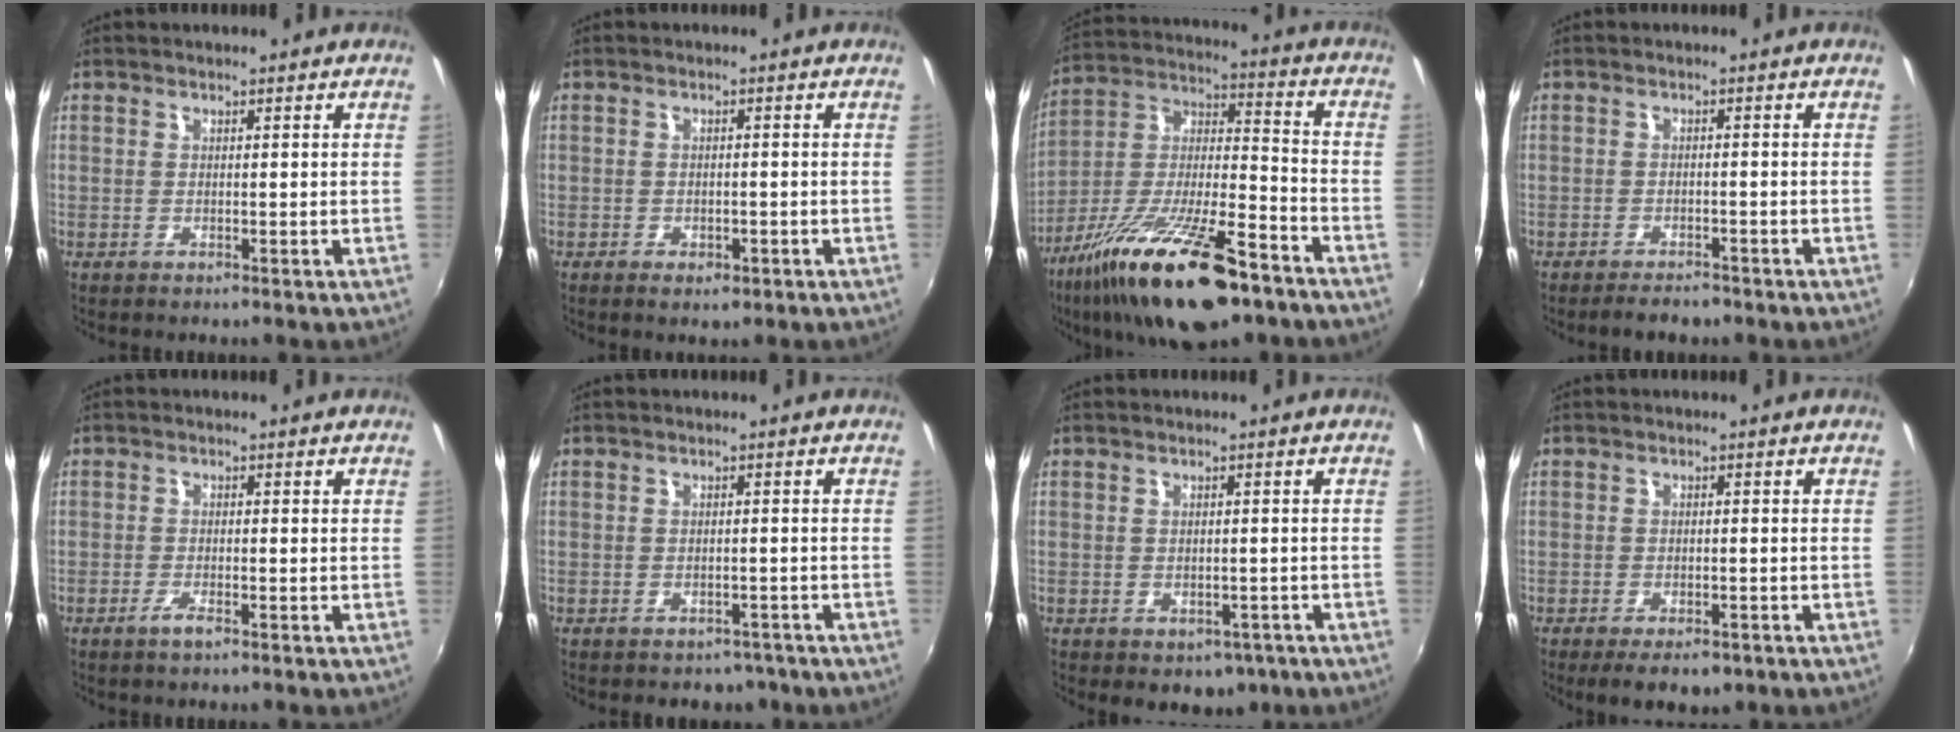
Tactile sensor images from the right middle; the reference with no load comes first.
{"total": 3.0, "force": [-1.7, 1.8, 1.8], "torque": [-0.035, -0.007, -0.025]}
{"total": 24.1, "force": [-14.9, 7.1, 17.5], "torque": [-0.318, -0.031, -0.254]}
{"total": 3.9, "force": [-3.3, 1.3, 1.6], "torque": [-0.041, -0.006, -0.052]}
{"total": 2.0, "force": [-1.4, 0.4, 1.4], "torque": [-0.034, -0.003, -0.030]}
{"total": 4.8, "force": [-3.6, 2.9, 1.1], "torque": [-0.020, -0.002, -0.040]}
{"total": 5.4, "force": [-2.9, 3.9, 2.5], "torque": [-0.049, -0.014, -0.029]}
{"total": 6.1, "force": [-4.2, 2.6, 3.6], "torque": [-0.080, -0.022, -0.062]}